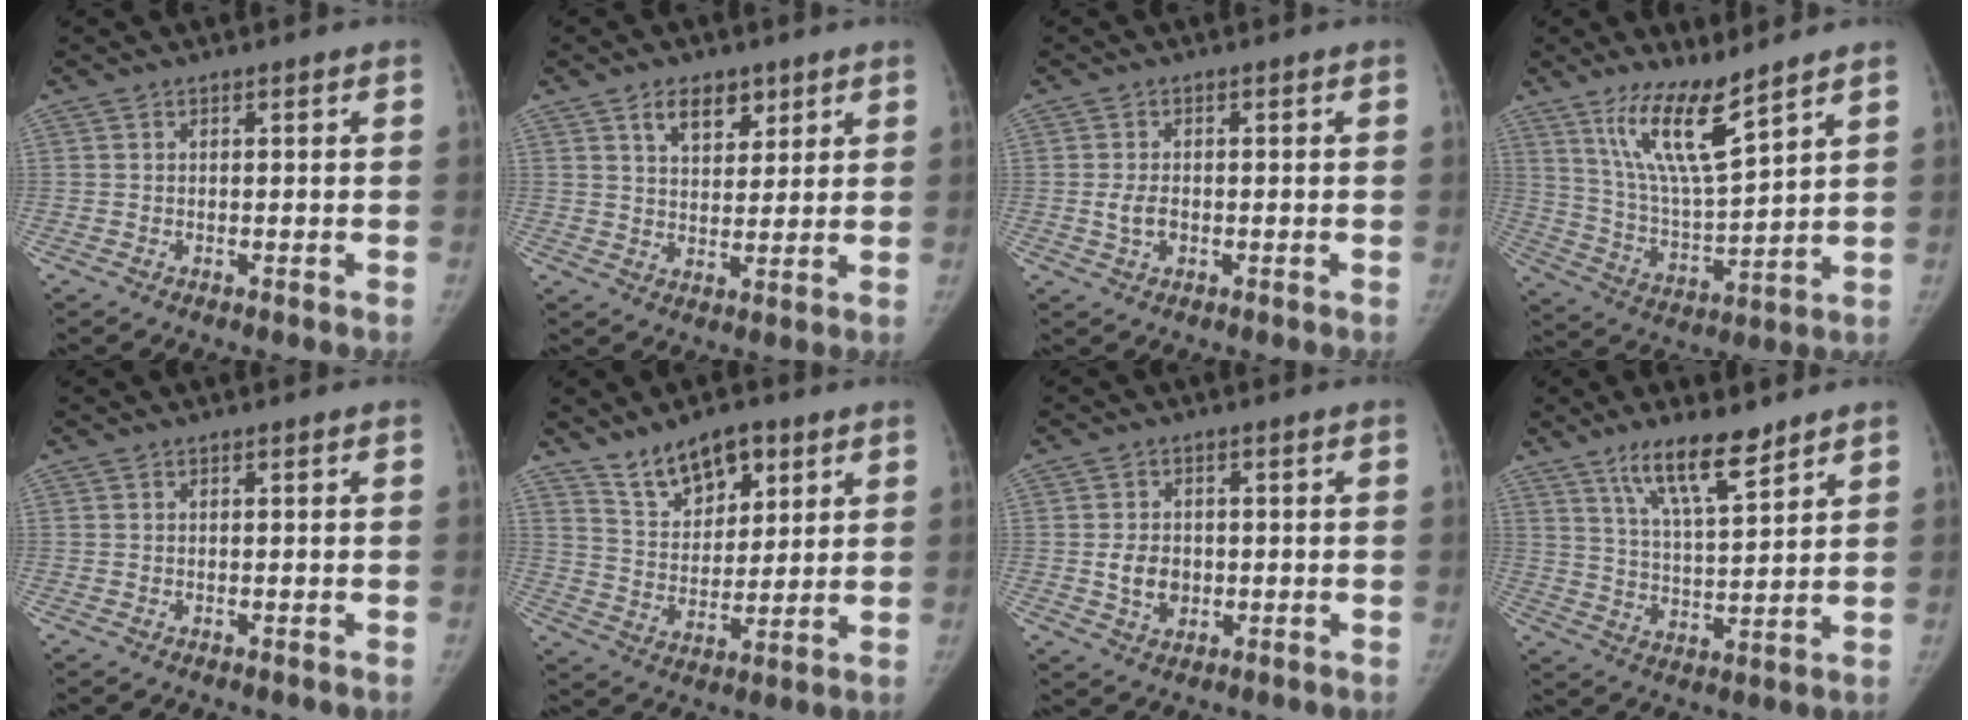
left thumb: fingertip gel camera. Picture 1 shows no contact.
{"total": 6.9, "force": [4.0, 4.1, 3.8], "torque": [-0.034, -0.024, 0.068]}
{"total": 3.0, "force": [-0.5, 2.0, 2.1], "torque": [-0.041, 0.003, -0.008]}
{"total": 13.1, "force": [8.7, 2.4, 9.5], "torque": [-0.166, -0.063, 0.178]}
{"total": 0.0}
{"total": 11.1, "force": [7.2, 5.8, 6.1], "torque": [-0.074, -0.040, 0.134]}
{"total": 5.2, "force": [-0.5, 4.1, 3.1], "torque": [-0.039, 0.000, -0.003]}
{"total": 10.9, "force": [7.6, 2.7, 7.3], "torque": [-0.115, -0.045, 0.141]}